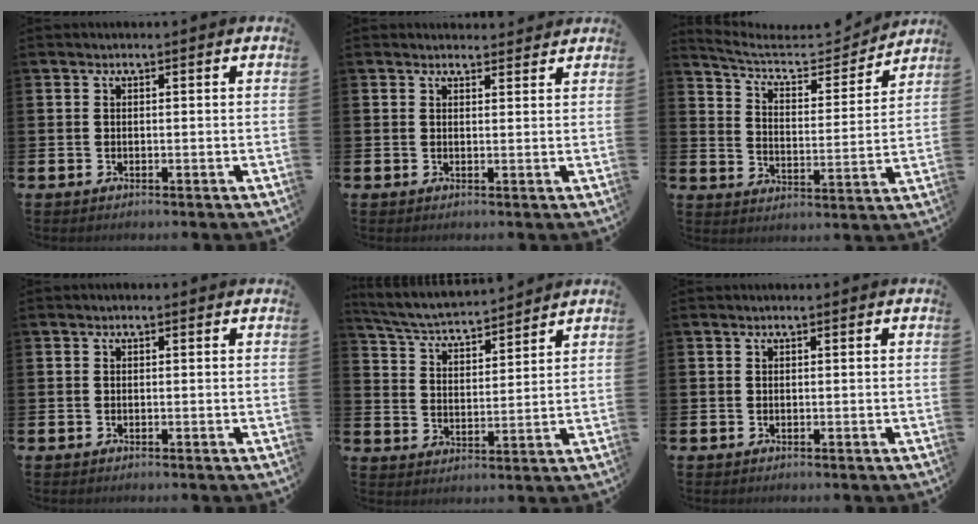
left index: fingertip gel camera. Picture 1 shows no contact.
{"total": 1.8, "force": [1.7, 0.4, -0.1], "torque": [0.007, -0.007, 0.030]}
{"total": 7.0, "force": [6.3, 2.1, 2.1], "torque": [-0.072, -0.046, 0.105]}
{"total": 0.0}
{"total": 5.2, "force": [5.1, 0.4, 1.1], "torque": [-0.048, -0.036, 0.087]}
{"total": 0.0}